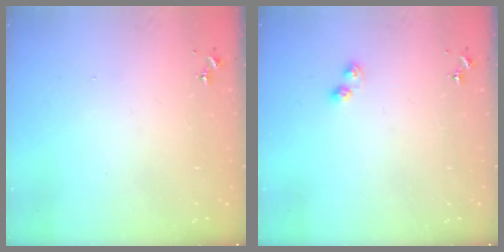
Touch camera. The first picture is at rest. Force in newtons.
{"total": 4.6, "press": 4.6, "slide": 0.4}